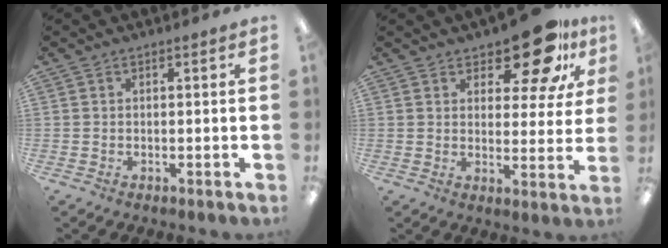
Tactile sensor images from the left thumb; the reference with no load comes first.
{"total": 14.3, "force": [9.8, 6.1, 8.4], "torque": [-0.112, -0.053, 0.165]}